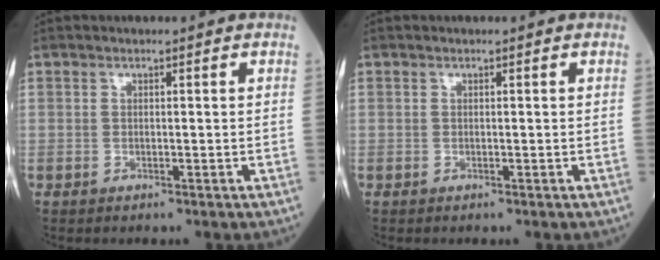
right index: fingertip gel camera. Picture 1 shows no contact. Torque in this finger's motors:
{"motor_torque": [0.02, -0.02, 0.00, 0.01]}